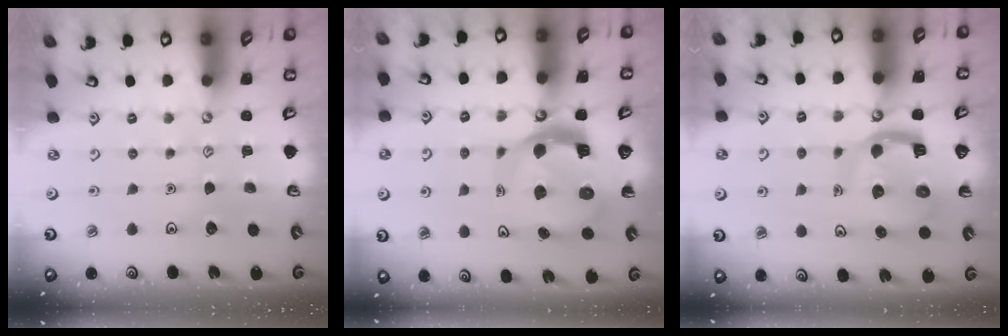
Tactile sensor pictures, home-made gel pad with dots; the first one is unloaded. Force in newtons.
{"total": 11.2, "press": 11.1, "slide": 1.7}
{"total": 10.2, "press": 10.1, "slide": 1.4}